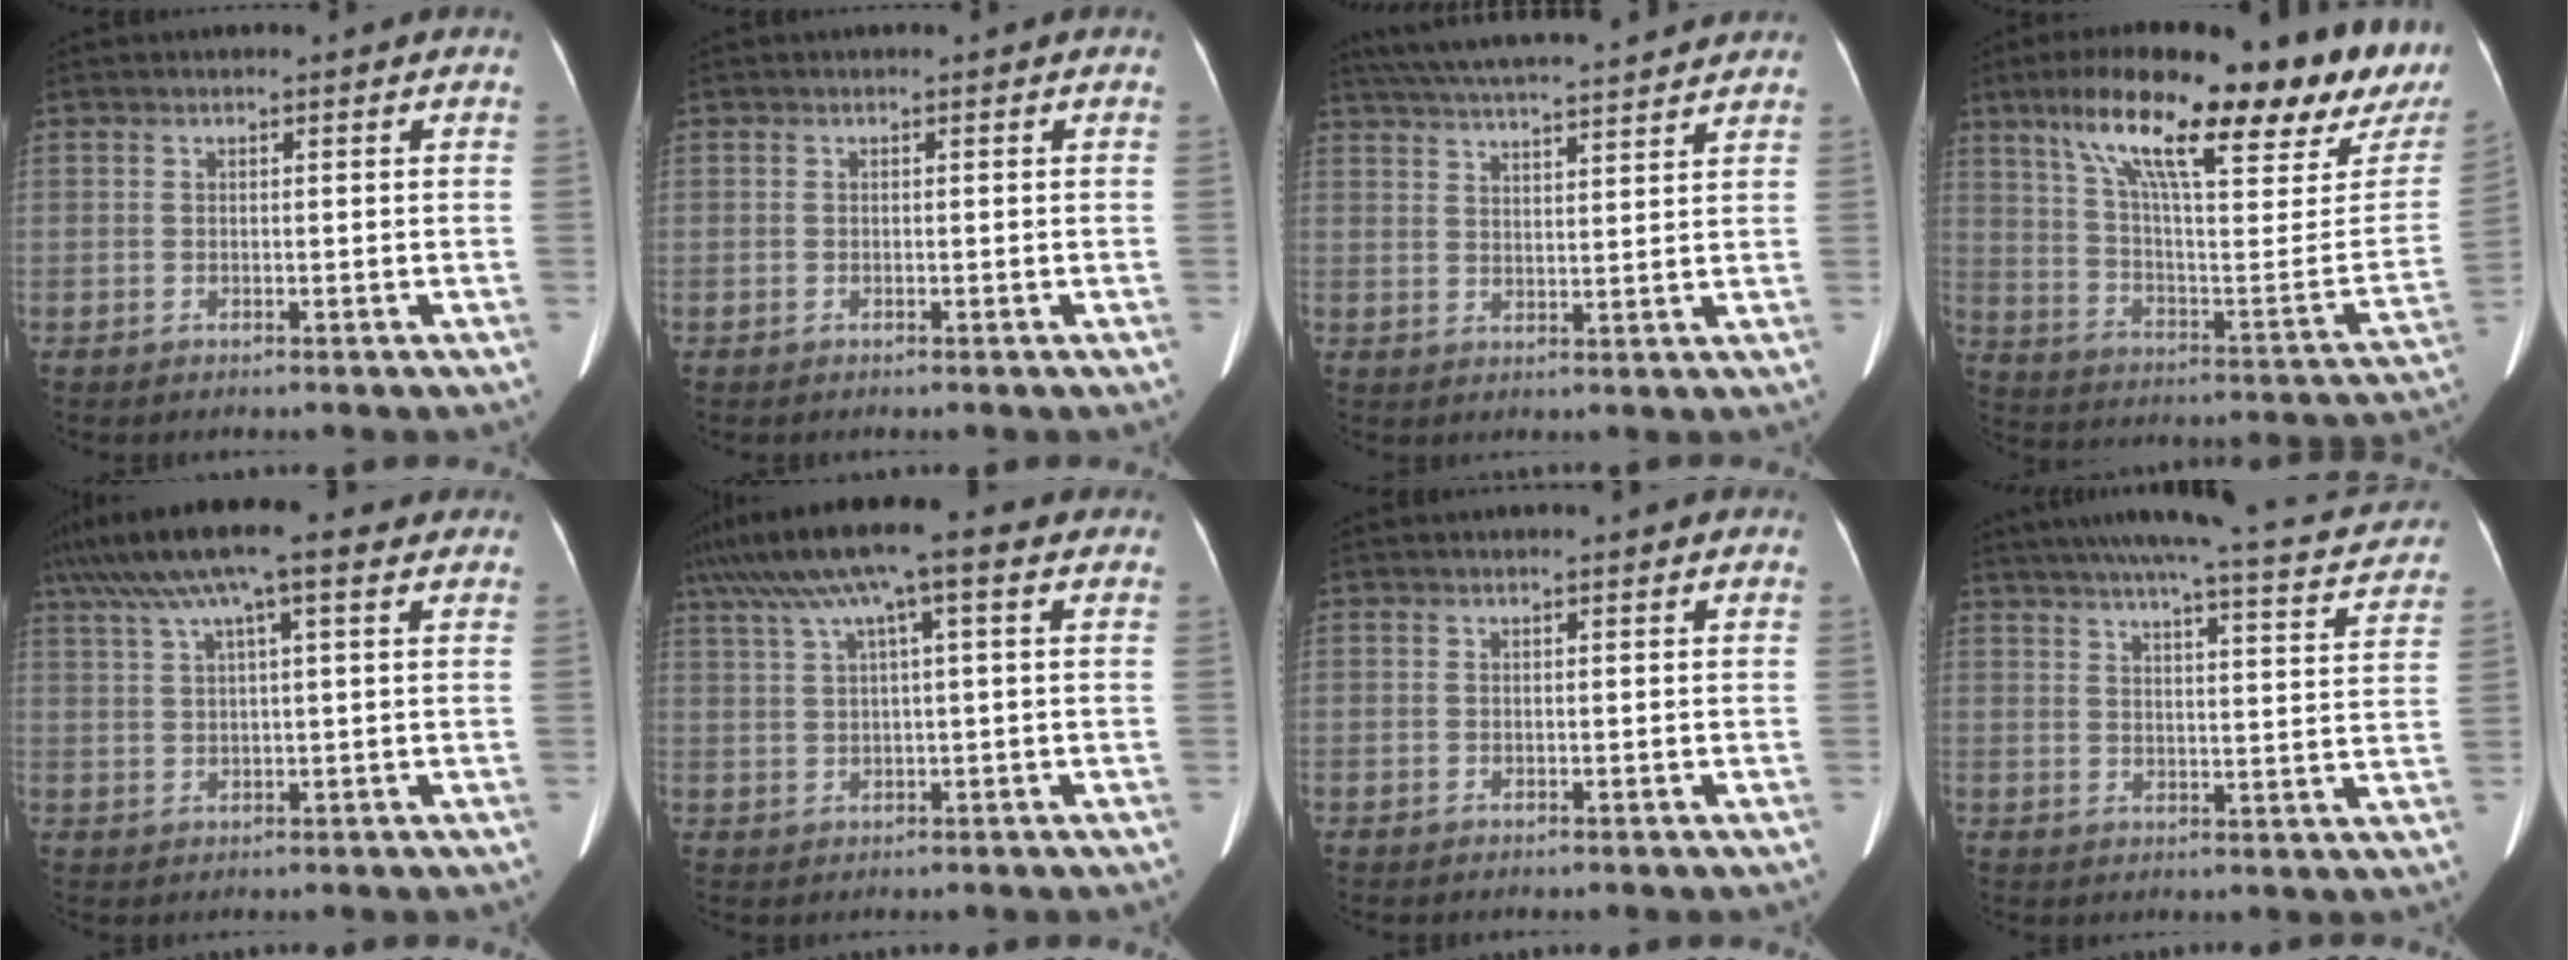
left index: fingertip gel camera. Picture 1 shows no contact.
{"total": 0.0}
{"total": 18.0, "force": [16.3, 1.3, 7.5], "torque": [-0.134, 0.042, 0.237]}
{"total": 28.0, "force": [19.8, 4.8, 19.3], "torque": [-0.304, 0.004, 0.281]}
{"total": 13.5, "force": [9.4, 2.3, 9.5], "torque": [-0.178, 0.054, 0.149]}
{"total": 14.3, "force": [10.3, 2.9, 9.5], "torque": [-0.176, 0.055, 0.158]}
{"total": 1.7, "force": [1.5, 0.0, 0.8], "torque": [-0.010, 0.017, 0.021]}
{"total": 23.5, "force": [21.2, 2.4, 10.0], "torque": [-0.148, -0.017, 0.260]}